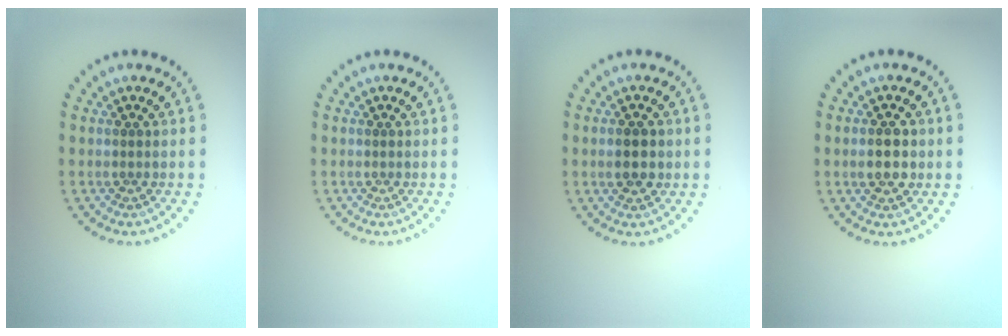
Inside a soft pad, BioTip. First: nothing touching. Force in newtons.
{"total": 0.0}
{"total": 2.9, "press": 2.9, "slide": 0.0}
{"total": 2.9, "press": 2.9, "slide": 0.2}